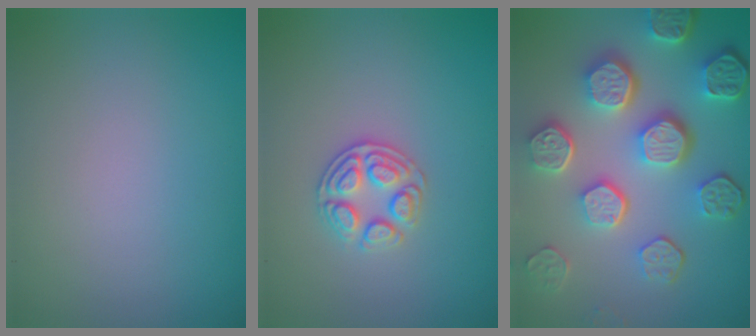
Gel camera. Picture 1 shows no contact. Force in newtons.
{"total": 2.7, "press": 2.6, "slide": 0.8}
{"total": 8.6, "press": 6.3, "slide": 5.9}